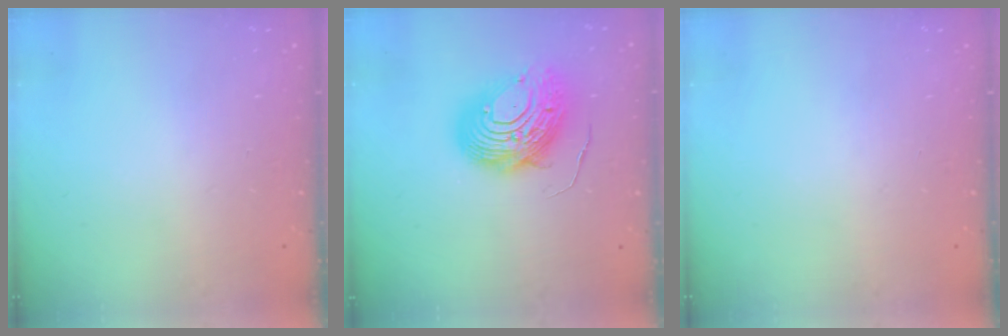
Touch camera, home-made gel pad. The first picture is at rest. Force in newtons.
{"total": 13.2, "press": 13.1, "slide": 1.5}
{"total": 0.0}